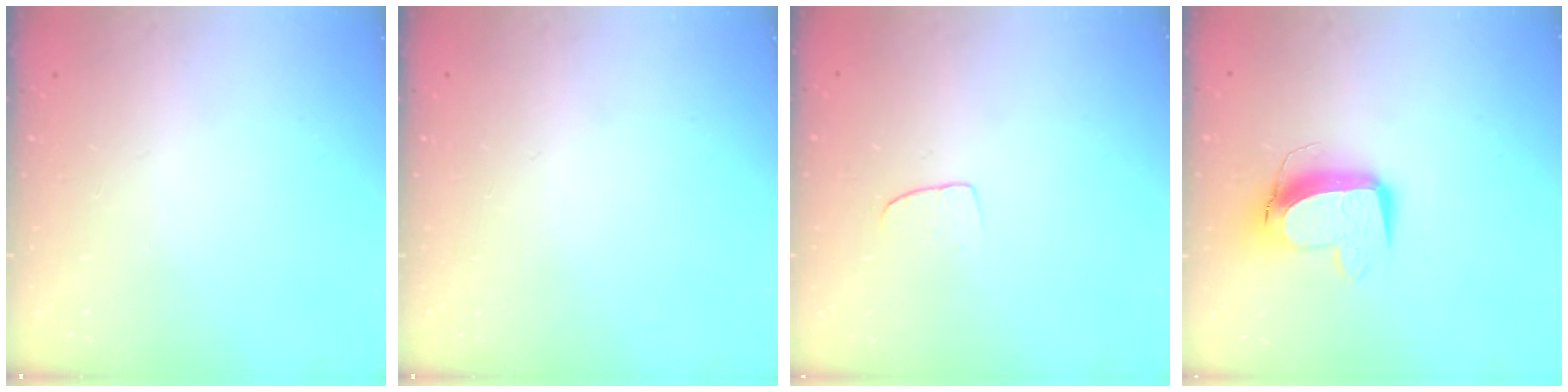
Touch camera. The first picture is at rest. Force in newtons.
{"total": 0.0}
{"total": 5.9, "press": 5.9, "slide": 0.4}
{"total": 12.1, "press": 12.0, "slide": 1.4}